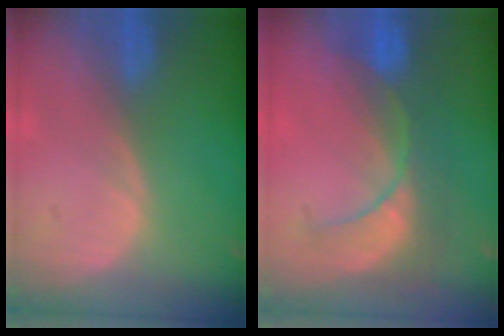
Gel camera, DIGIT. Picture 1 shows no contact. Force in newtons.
{"total": 8.4, "press": 7.9, "slide": 2.9}